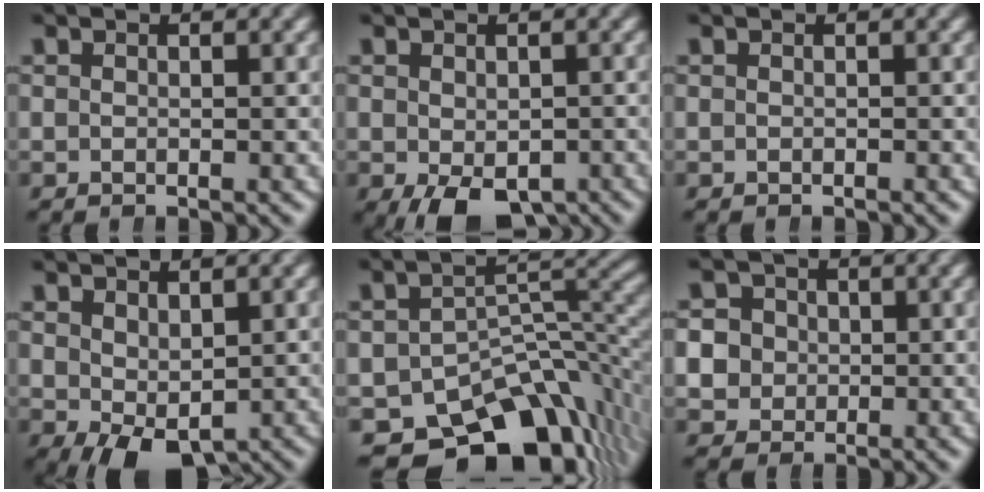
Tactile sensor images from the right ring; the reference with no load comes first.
{"total": 4.6, "force": [-2.9, 1.9, 3.0], "torque": [-0.040, -0.030, -0.023]}
{"total": 0.0}
{"total": 3.6, "force": [-1.3, 1.6, 2.9], "torque": [-0.038, -0.031, 0.004]}
{"total": 16.0, "force": [-10.2, 8.8, 8.5], "torque": [-0.107, -0.037, -0.143]}
{"total": 6.7, "force": [0.3, 6.2, 2.7], "torque": [-0.059, -0.016, 0.008]}